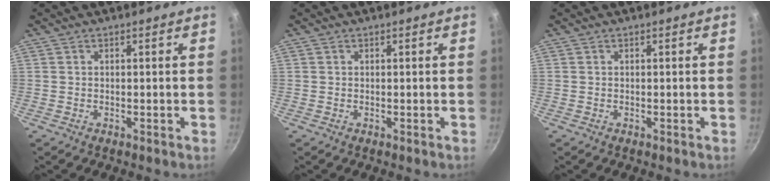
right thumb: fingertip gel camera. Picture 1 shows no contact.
{"total": 0.0}
{"total": 0.0}